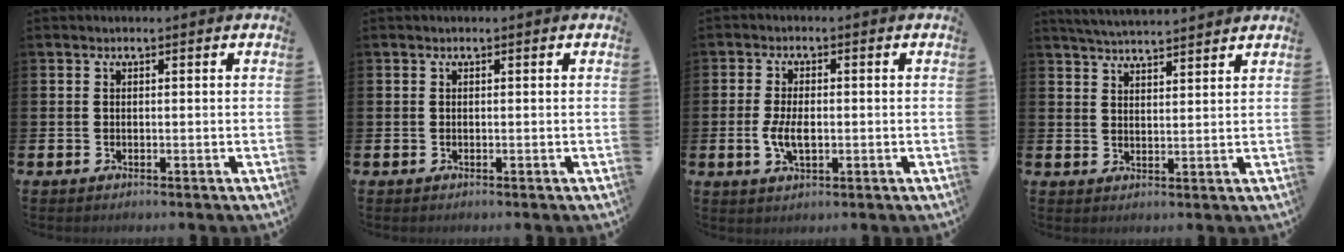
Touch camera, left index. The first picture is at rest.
{"total": 0.0}
{"total": 4.2, "force": [-0.5, 2.1, 3.5], "torque": [-0.065, 0.000, -0.012]}
{"total": 4.4, "force": [4.3, 0.0, 0.4], "torque": [-0.015, -0.023, 0.078]}